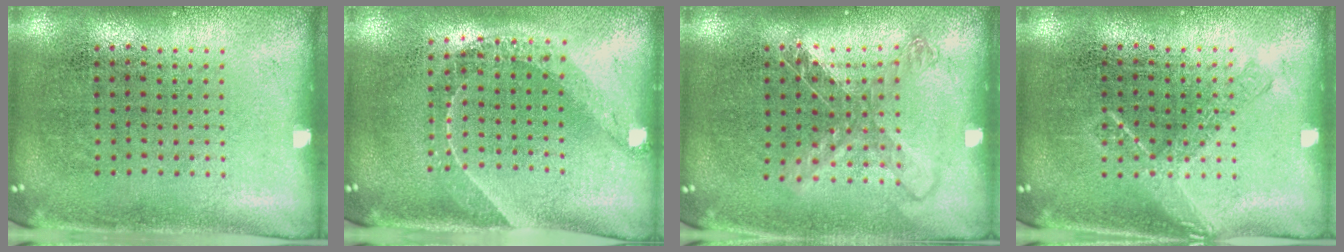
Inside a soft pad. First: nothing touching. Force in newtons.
{"total": 1.6, "press": 1.3, "slide": 0.9}
{"total": 1.3, "press": 1.1, "slide": 0.7}
{"total": 1.9, "press": 1.9, "slide": 0.3}